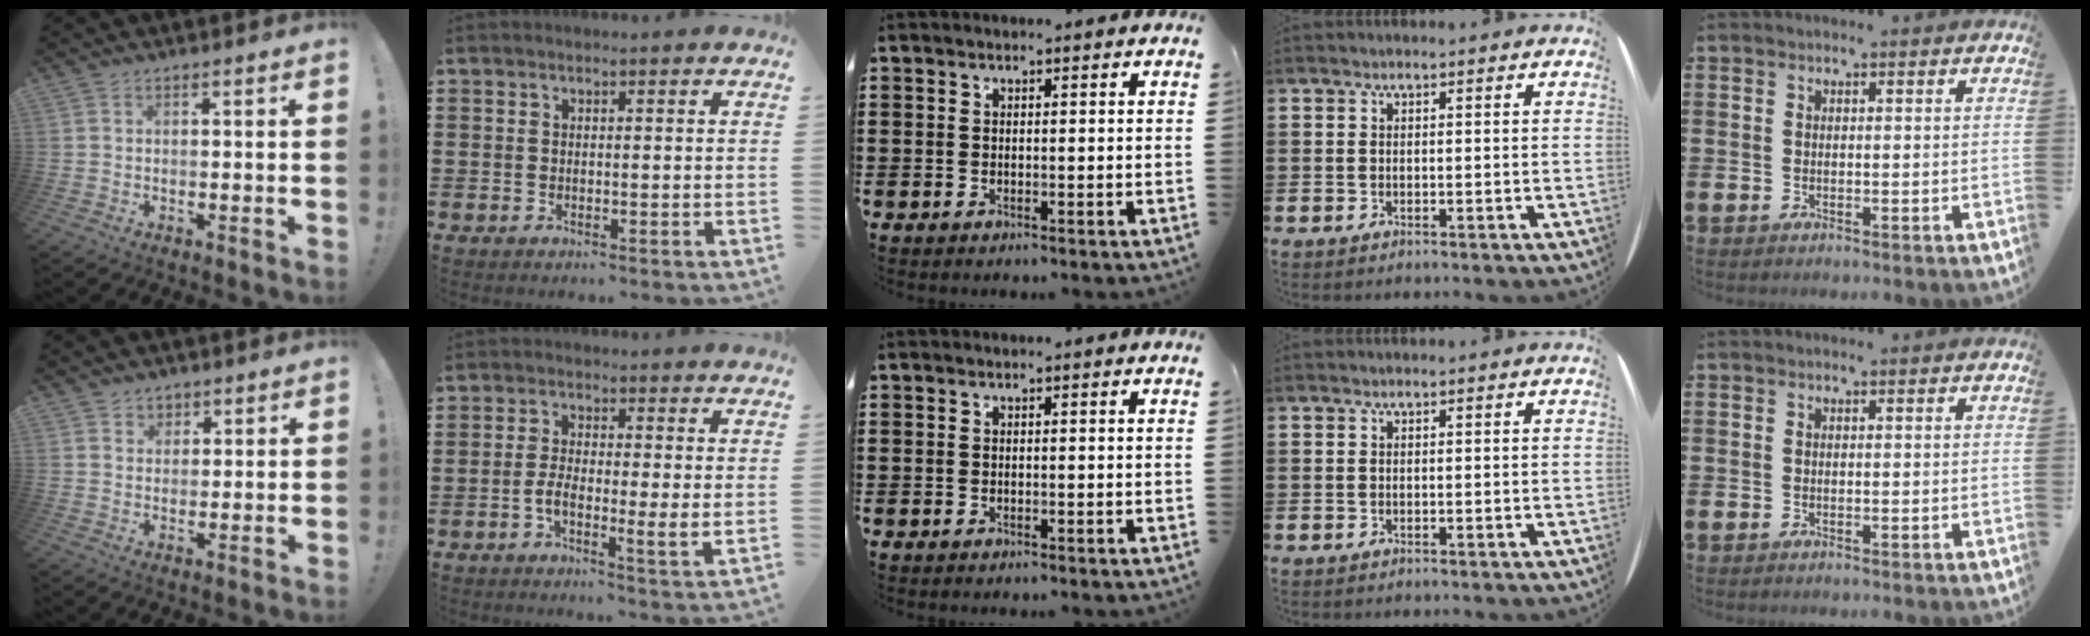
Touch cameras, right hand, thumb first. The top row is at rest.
{"thumb": {"total": 3.8, "force": [2.6, 2.7, 0.0], "torque": [0.009, -0.015, 0.044]}, "index": {"total": 4.9, "force": [-0.9, 1.1, 4.8], "torque": [-0.092, -0.004, -0.018]}}